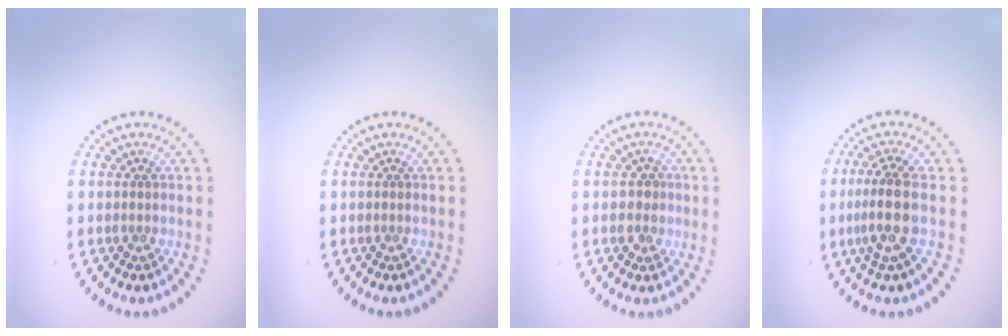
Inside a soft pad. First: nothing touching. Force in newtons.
{"total": 0.0}
{"total": 1.7, "press": 1.5, "slide": 0.7}
{"total": 3.4, "press": 2.7, "slide": 2.1}